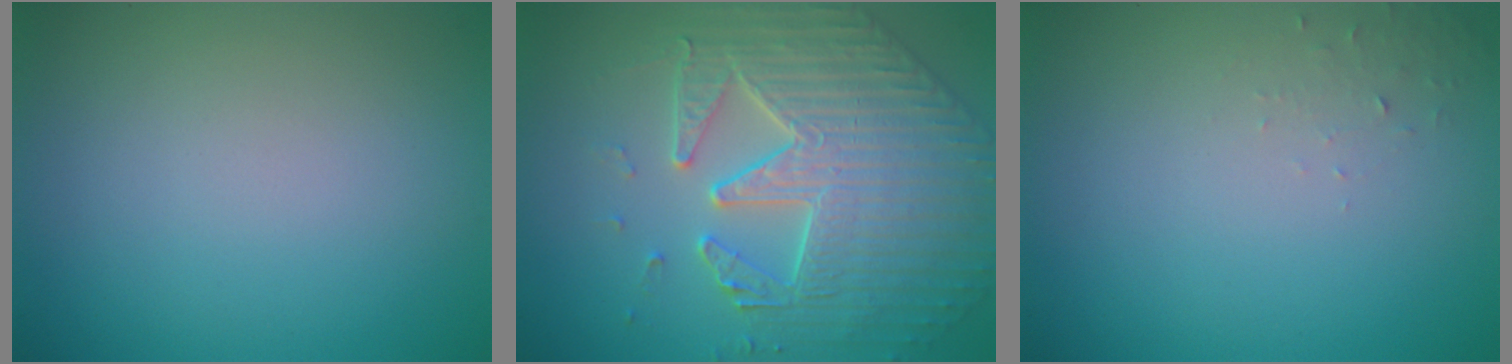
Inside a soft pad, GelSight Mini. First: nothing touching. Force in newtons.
{"total": 5.8, "press": 5.3, "slide": 2.5}
{"total": 1.0, "press": 0.9, "slide": 0.1}